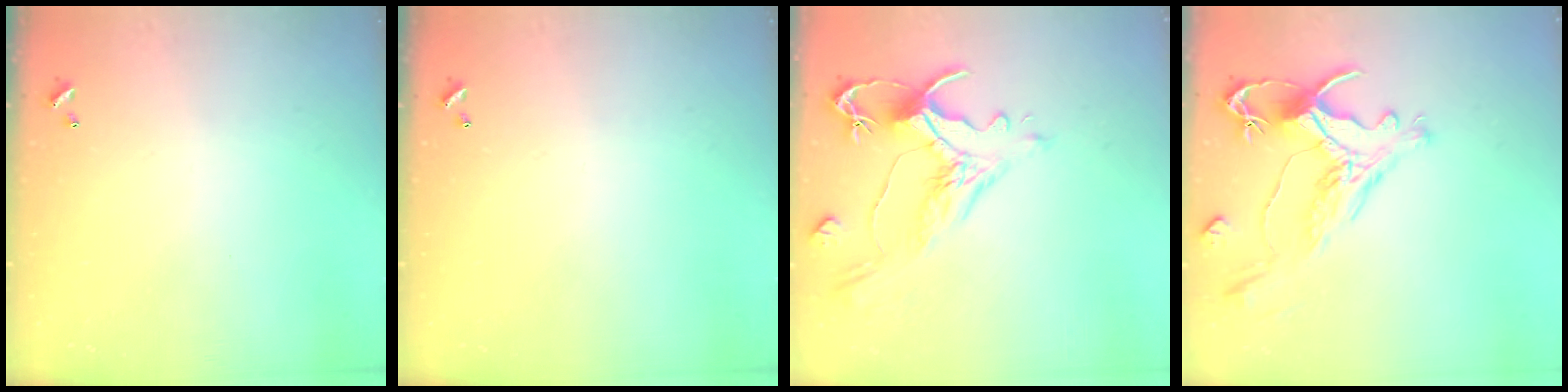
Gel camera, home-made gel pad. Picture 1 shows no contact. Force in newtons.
{"total": 0.0}
{"total": 1.5, "press": 0.2, "slide": 1.5}
{"total": 1.8, "press": 1.2, "slide": 1.3}